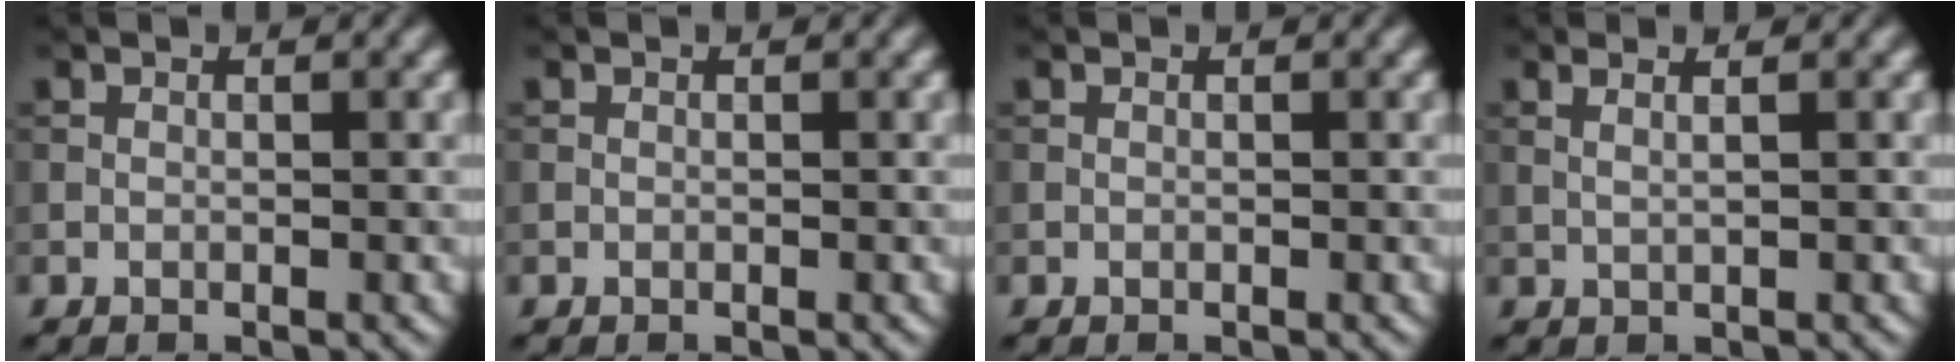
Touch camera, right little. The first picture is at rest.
{"total": 0.0}
{"total": 0.0}
{"total": 2.5, "force": [1.2, 1.1, 1.9], "torque": [-0.013, 0.010, -0.007]}